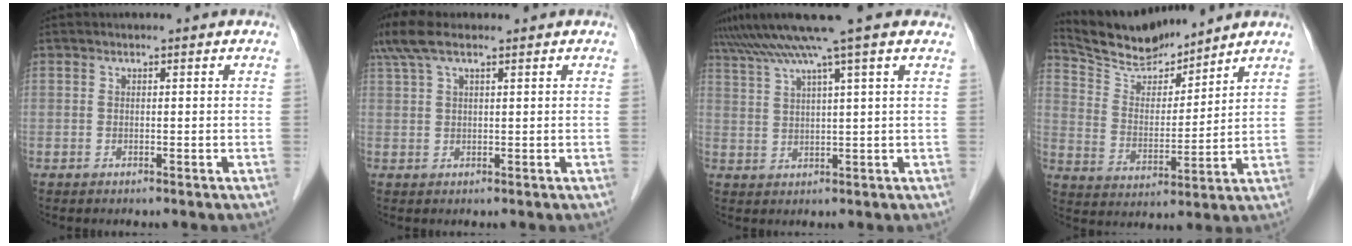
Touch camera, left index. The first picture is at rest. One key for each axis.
{"total": 6.2, "fx": 4.4, "fy": 1.6, "fz": 4.1, "tx": -0.099, "ty": 0.038, "tz": 0.087}
{"total": 9.2, "fx": 7.0, "fy": -1.7, "fz": 5.7, "tx": -0.103, "ty": 0.029, "tz": 0.107}
{"total": 10.5, "fx": 10.1, "fy": 1.5, "fz": 2.3, "tx": -0.056, "ty": 0.010, "tz": 0.197}